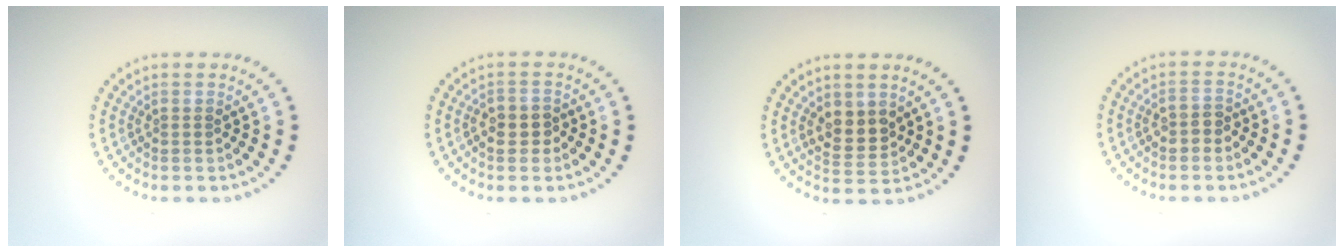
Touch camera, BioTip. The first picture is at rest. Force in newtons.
{"total": 2.1, "press": 2.0, "slide": 0.6}
{"total": 2.7, "press": 2.6, "slide": 0.8}
{"total": 1.7, "press": 1.7, "slide": 0.4}